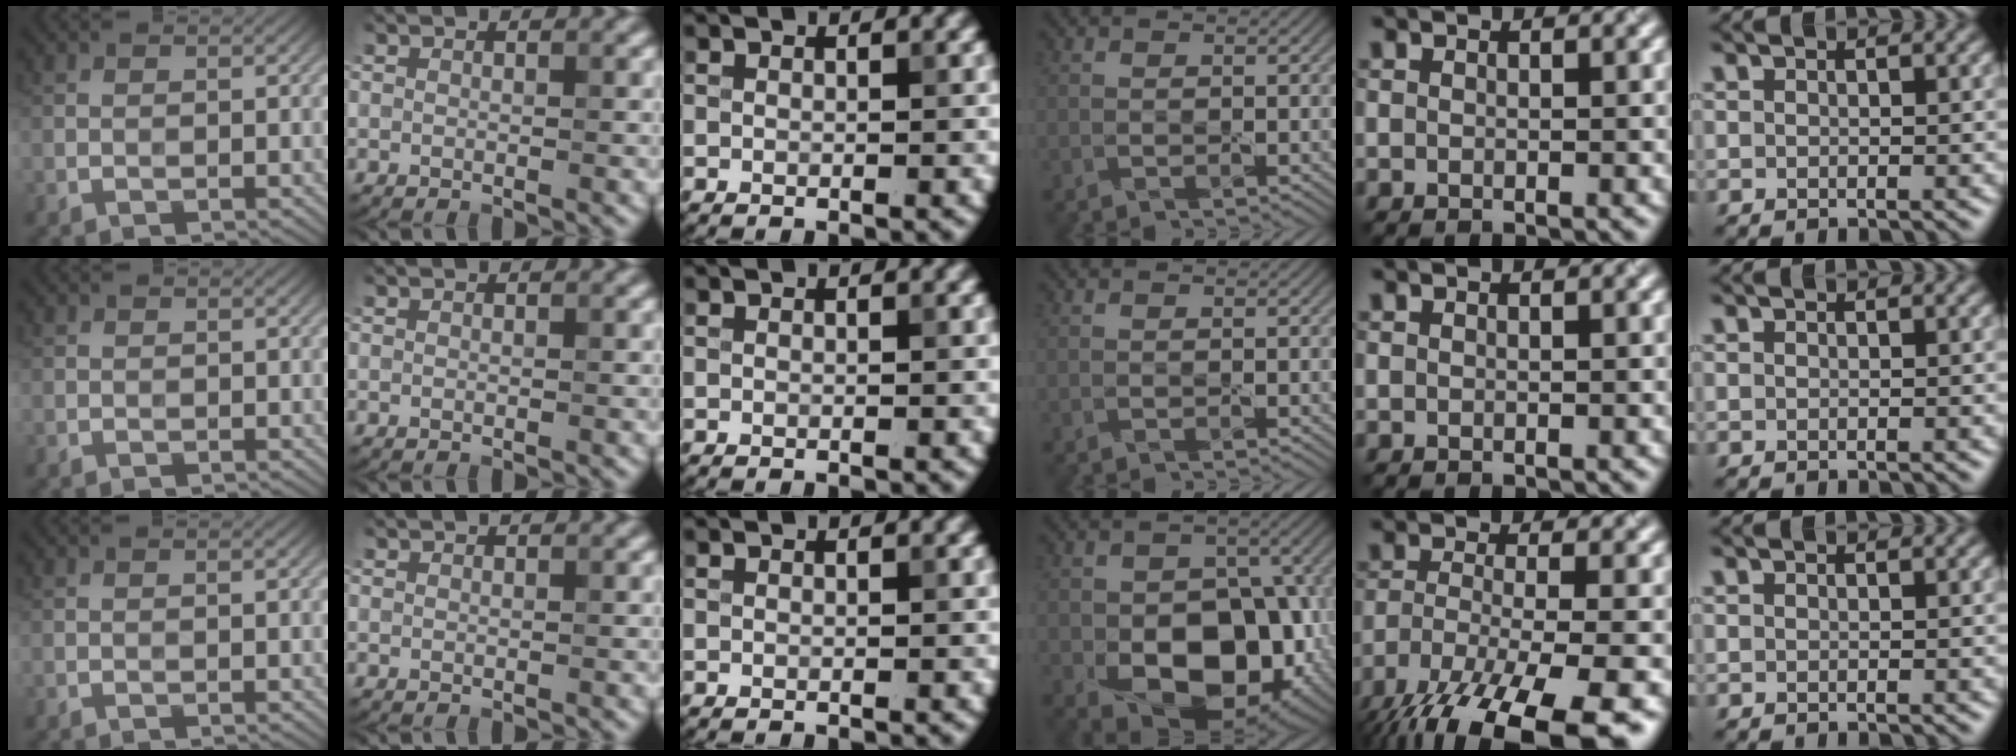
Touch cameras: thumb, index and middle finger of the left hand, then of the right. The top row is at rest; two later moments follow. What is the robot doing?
{"motion": "peel", "object": "envelope seal"}